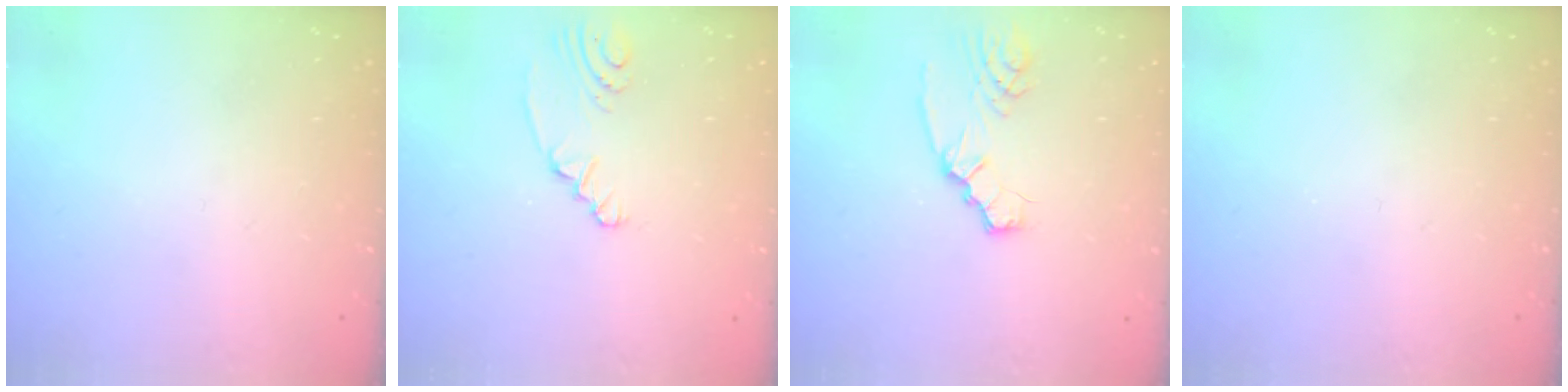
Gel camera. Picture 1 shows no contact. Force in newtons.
{"total": 2.9, "press": 2.7, "slide": 0.9}
{"total": 2.8, "press": 2.7, "slide": 0.6}
{"total": 0.0}